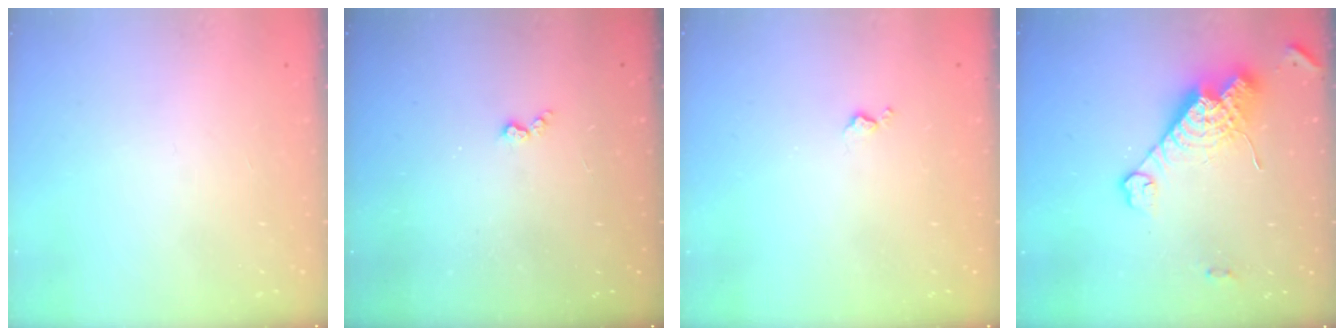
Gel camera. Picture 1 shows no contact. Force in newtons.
{"total": 2.9, "press": 2.9, "slide": 0.5}
{"total": 4.1, "press": 4.0, "slide": 0.6}
{"total": 15.3, "press": 15.2, "slide": 1.2}